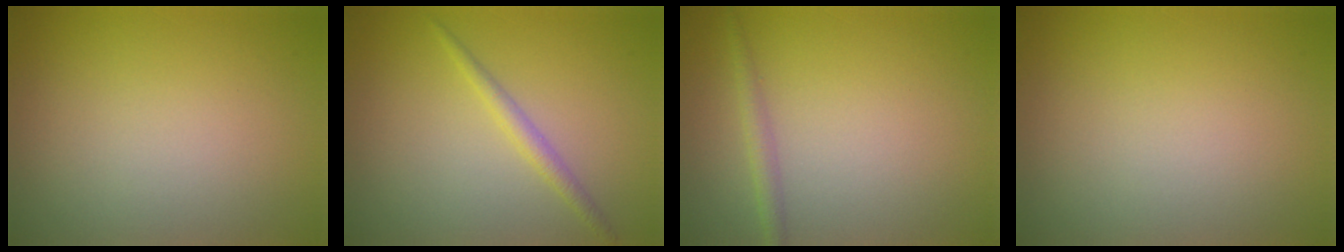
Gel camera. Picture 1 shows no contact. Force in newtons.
{"total": 1.5, "press": 1.5, "slide": 0.0}
{"total": 1.4, "press": 1.4, "slide": 0.1}
{"total": 0.0}